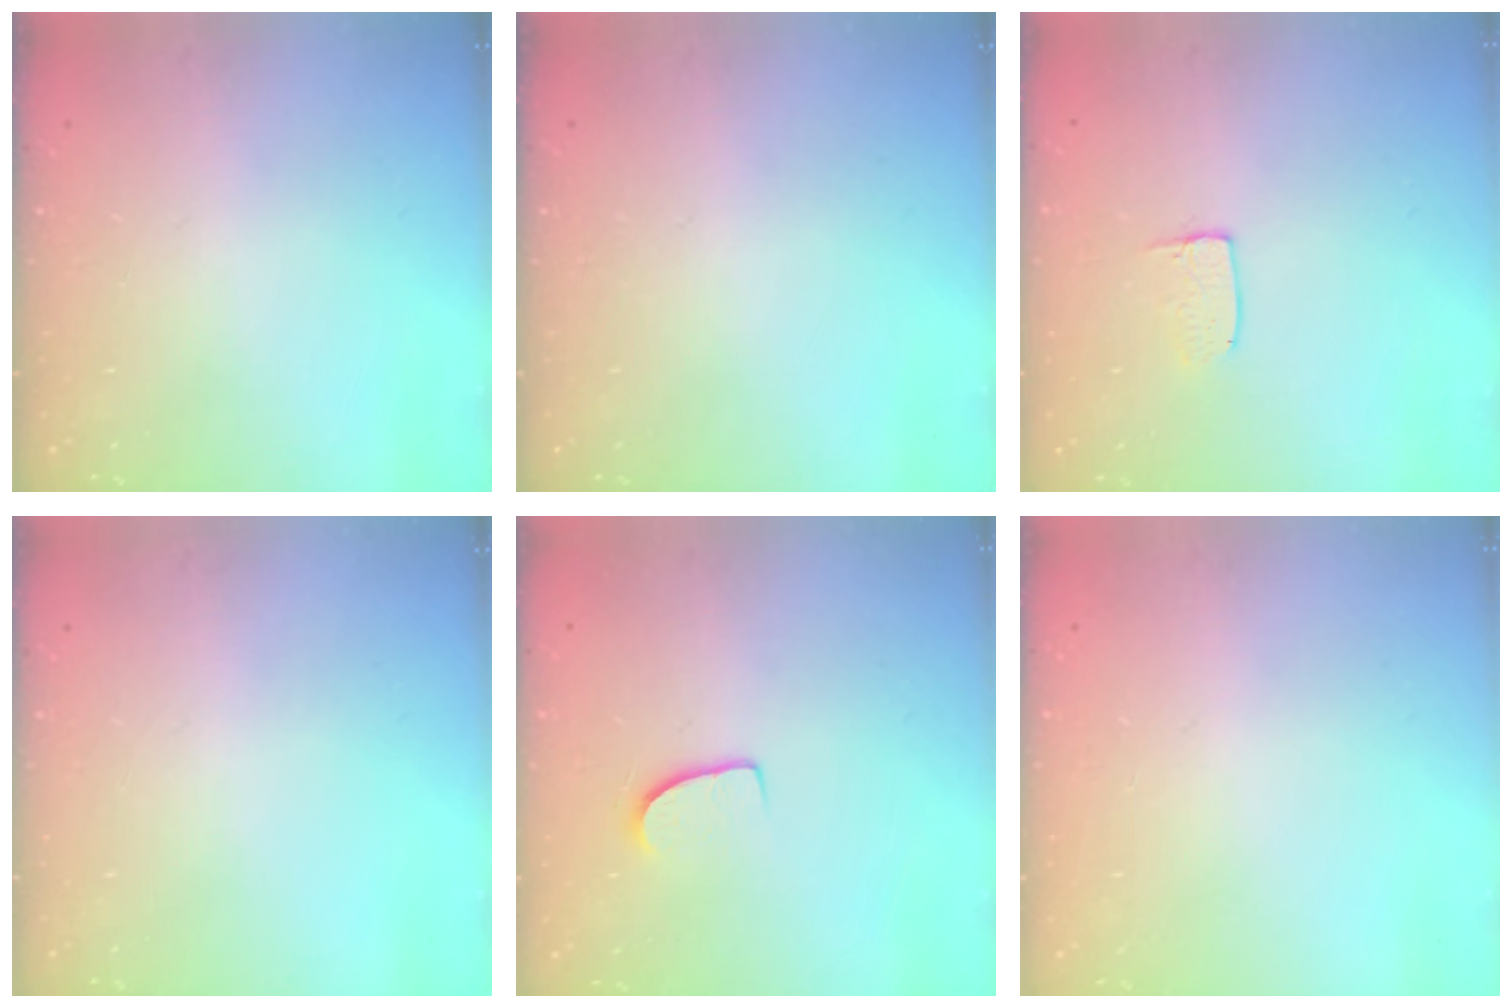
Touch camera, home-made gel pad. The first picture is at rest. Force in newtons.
{"total": 0.0}
{"total": 3.4, "press": 3.3, "slide": 0.3}
{"total": 0.0}
{"total": 7.7, "press": 7.6, "slide": 0.7}
{"total": 0.0}